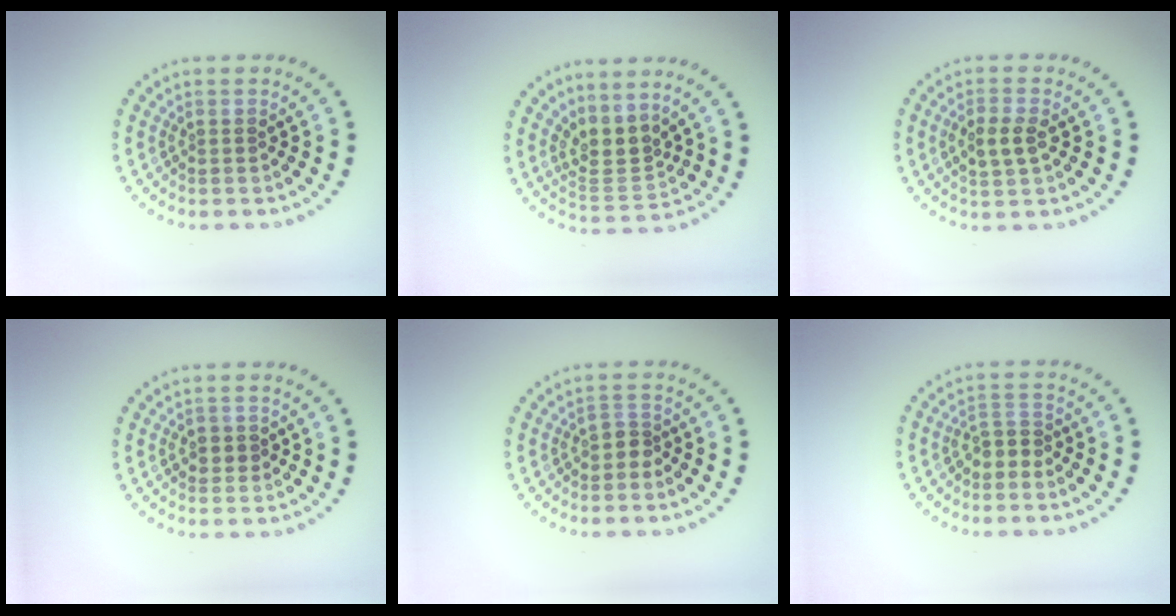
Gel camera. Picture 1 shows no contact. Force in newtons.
{"total": 3.0, "press": 2.3, "slide": 1.9}
{"total": 2.4, "press": 2.3, "slide": 0.6}
{"total": 1.5, "press": 1.4, "slide": 0.5}
{"total": 1.4, "press": 1.1, "slide": 0.8}
{"total": 1.7, "press": 1.4, "slide": 0.9}